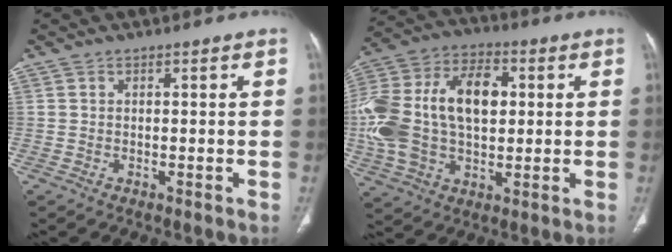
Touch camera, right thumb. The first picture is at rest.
{"total": 23.5, "force": [1.4, 14.9, 18.1], "torque": [-0.380, 0.022, 0.027]}